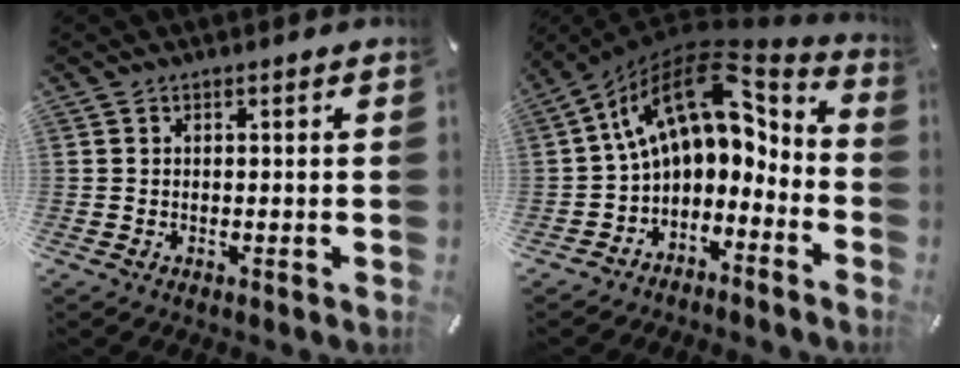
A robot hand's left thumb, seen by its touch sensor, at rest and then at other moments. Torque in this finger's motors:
{"motor_torque": [0.47, 2.84, 1.58, 1.19, 0.69]}